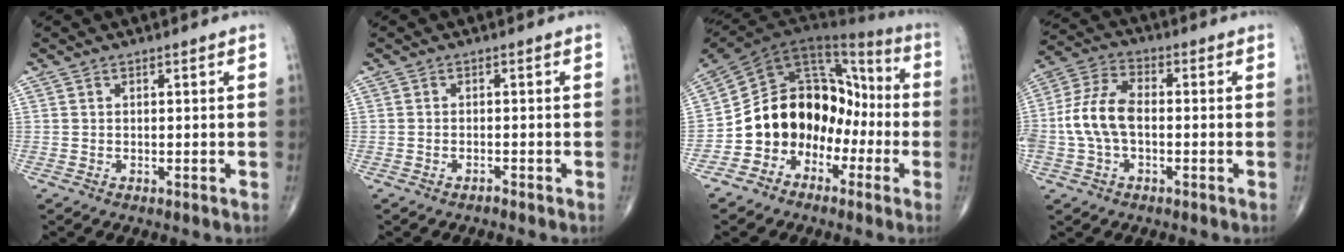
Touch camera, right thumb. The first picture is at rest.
{"total": 1.1, "force": [-1.0, 0.1, 0.1], "torque": [-0.001, 0.004, -0.020]}
{"total": 16.7, "force": [-5.7, 13.1, 8.7], "torque": [-0.104, 0.097, -0.103]}
{"total": 10.5, "force": [-1.2, 6.1, 8.5], "torque": [-0.187, 0.030, -0.029]}